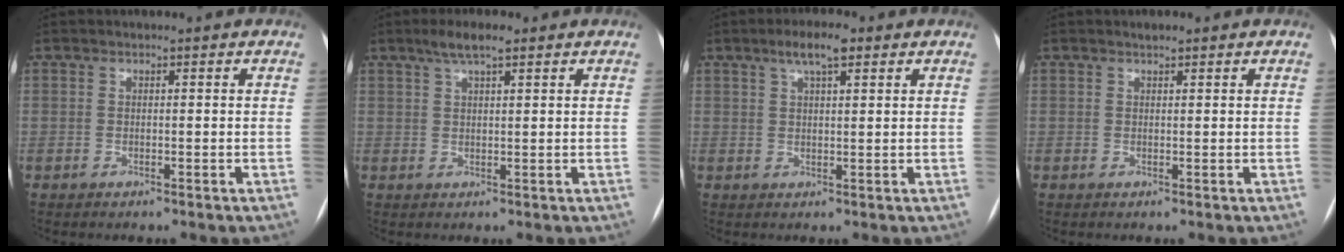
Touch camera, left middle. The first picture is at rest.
{"total": 4.2, "force": [2.9, 0.7, 3.0], "torque": [-0.059, 0.014, 0.051]}
{"total": 4.9, "force": [3.0, 1.2, 3.8], "torque": [-0.070, 0.012, 0.049]}
{"total": 0.9, "force": [0.7, 0.2, 0.5], "torque": [-0.013, 0.005, 0.013]}